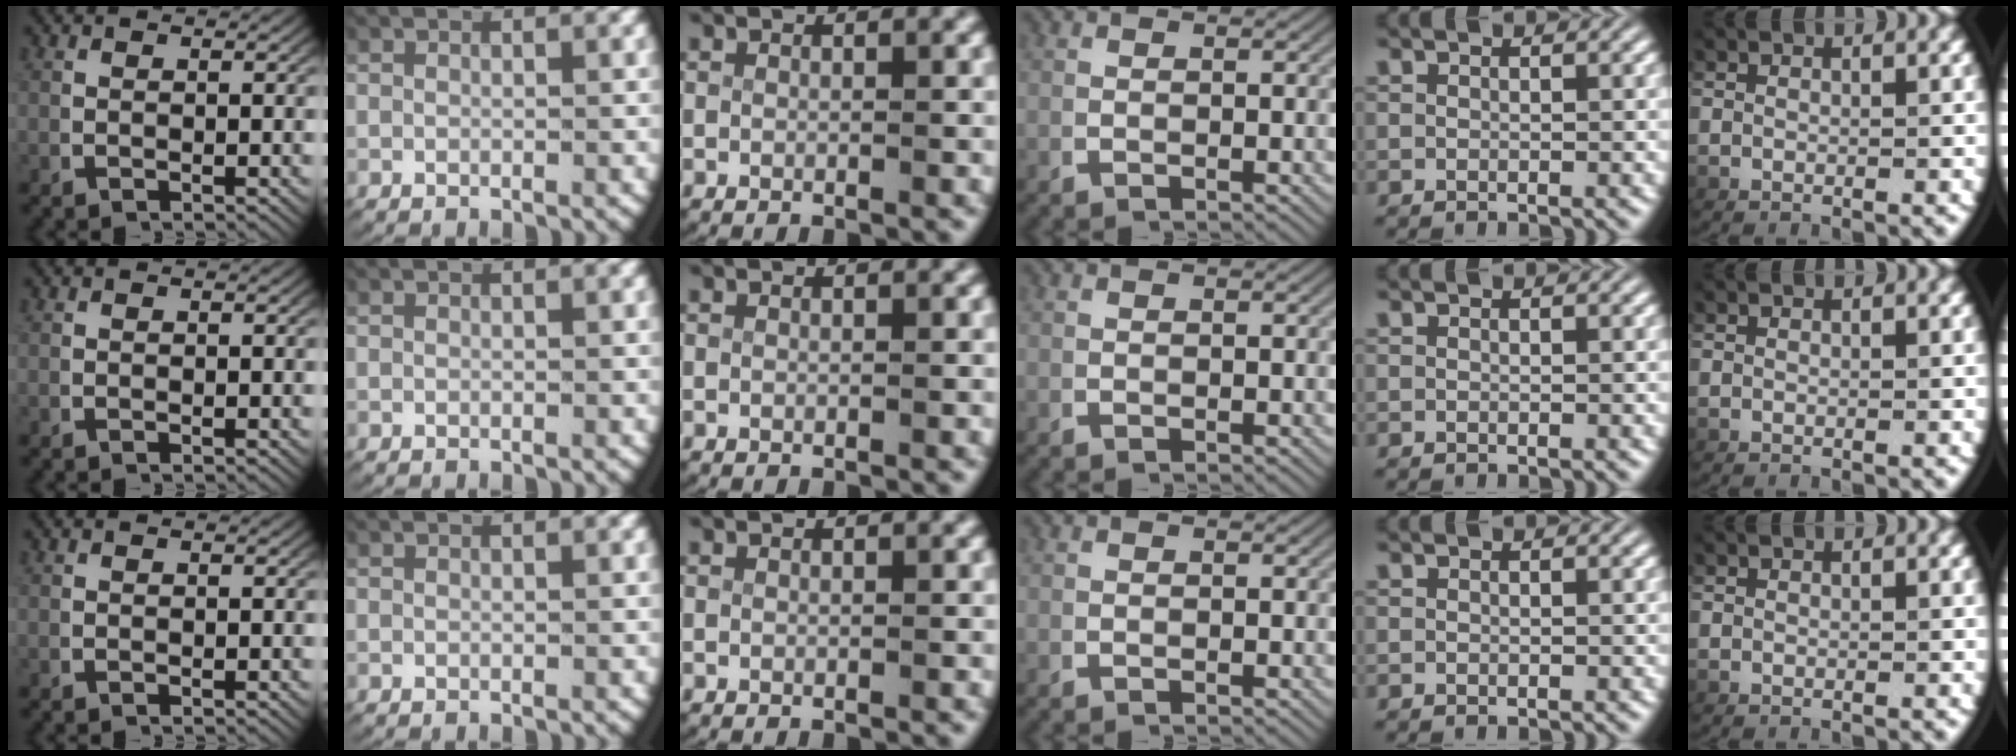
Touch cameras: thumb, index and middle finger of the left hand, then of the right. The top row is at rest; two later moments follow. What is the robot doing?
{"motion": "reach", "object": "card"}